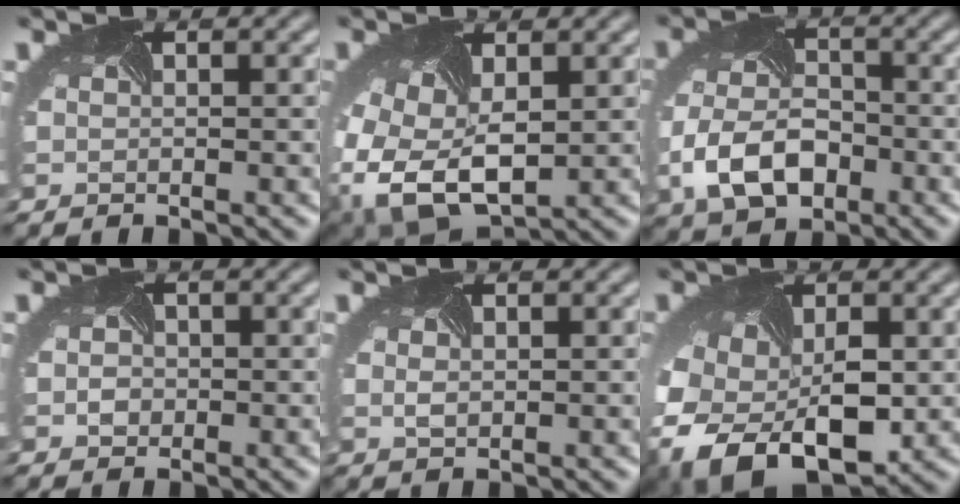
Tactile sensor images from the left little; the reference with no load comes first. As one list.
[{"total": 11.3, "force": [-2.7, 7.2, 8.3], "torque": [-0.206, -0.041, -0.029]}, {"total": 6.8, "force": [-2.8, 4.4, 4.4], "torque": [-0.100, -0.013, -0.050]}, {"total": 1.3, "force": [-0.3, 1.2, 0.3], "torque": [-0.006, -0.003, -0.008]}, {"total": 0.8, "force": [0.2, 0.6, 0.6], "torque": [-0.018, -0.004, 0.009]}, {"total": 12.7, "force": [-4.0, 8.3, 8.7], "torque": [-0.202, -0.046, -0.049]}]